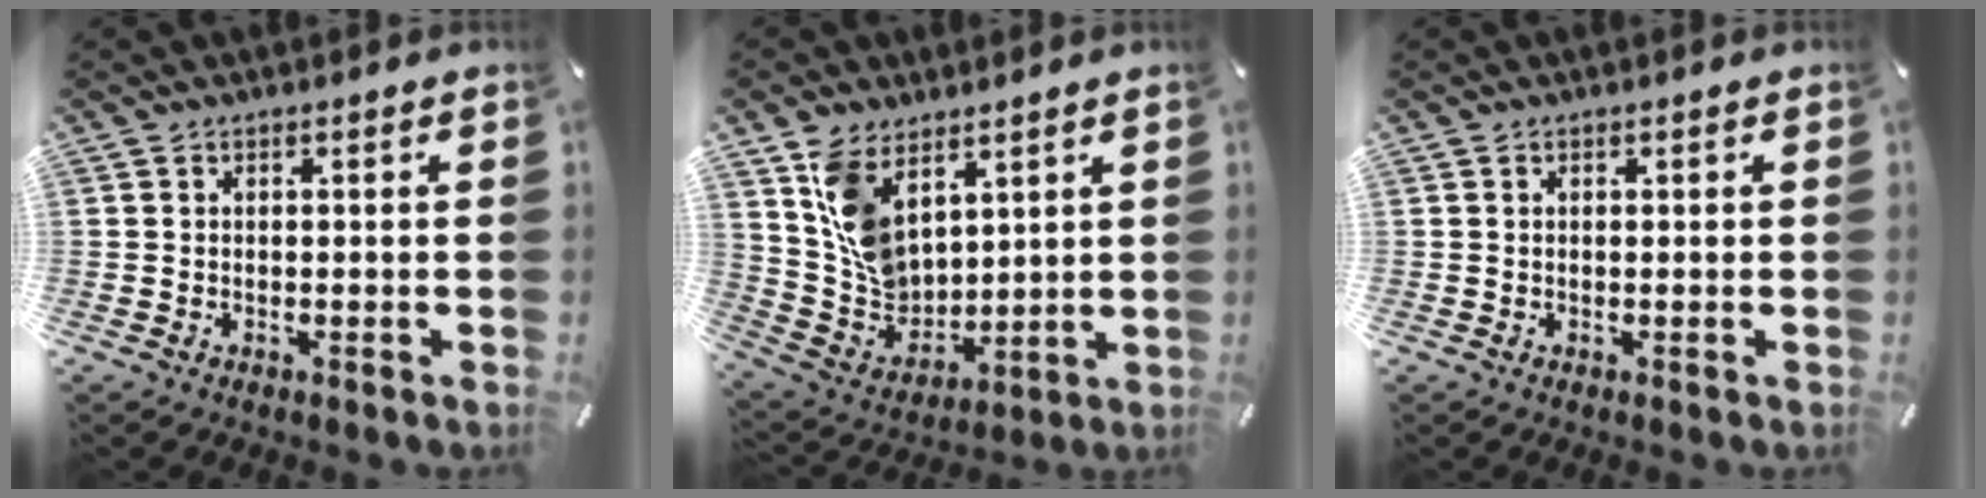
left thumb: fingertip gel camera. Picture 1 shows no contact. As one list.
[{"total": 11.6, "force": [6.2, 8.2, 5.5], "torque": [-0.136, -0.031, 0.127]}, {"total": 0.0}]